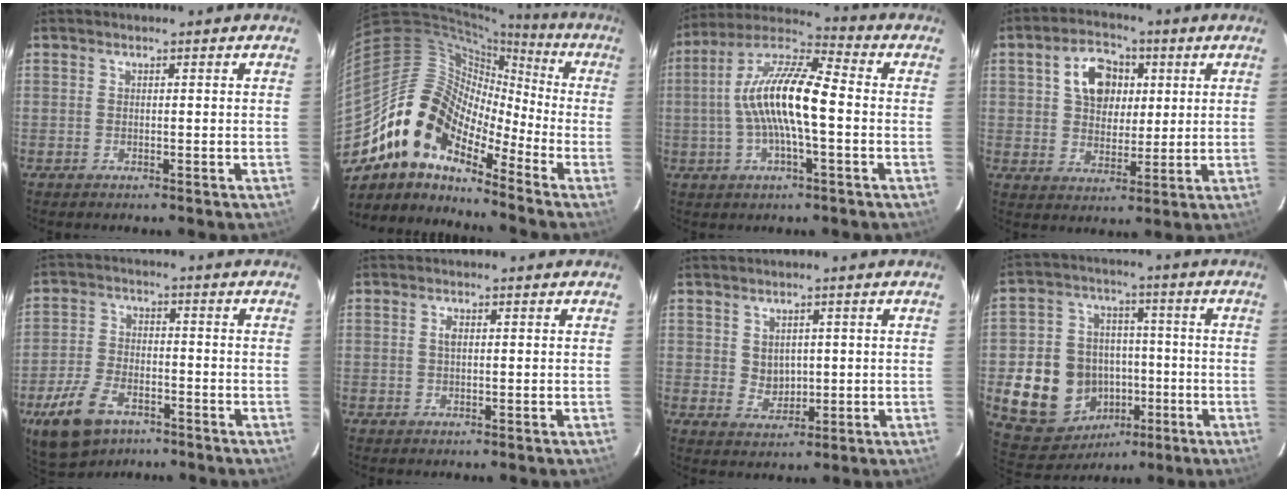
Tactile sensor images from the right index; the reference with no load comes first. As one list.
[{"total": 15.2, "force": [-10.2, 7.5, 8.4], "torque": [-0.141, 0.011, -0.212]}, {"total": 14.6, "force": [-1.0, 3.7, 14.1], "torque": [-0.269, 0.016, -0.029]}, {"total": 9.5, "force": [2.9, 6.9, 6.0], "torque": [-0.114, 0.027, 0.054]}, {"total": 11.3, "force": [-6.8, 6.3, 6.4], "torque": [-0.158, -0.008, -0.125]}, {"total": 1.2, "force": [0.2, 0.6, 1.0], "torque": [-0.019, 0.003, 0.002]}, {"total": 3.6, "force": [0.9, 3.1, 1.7], "torque": [-0.026, 0.001, 0.026]}, {"total": 16.2, "force": [-3.9, 13.9, 7.3], "torque": [-0.182, 0.024, -0.043]}]